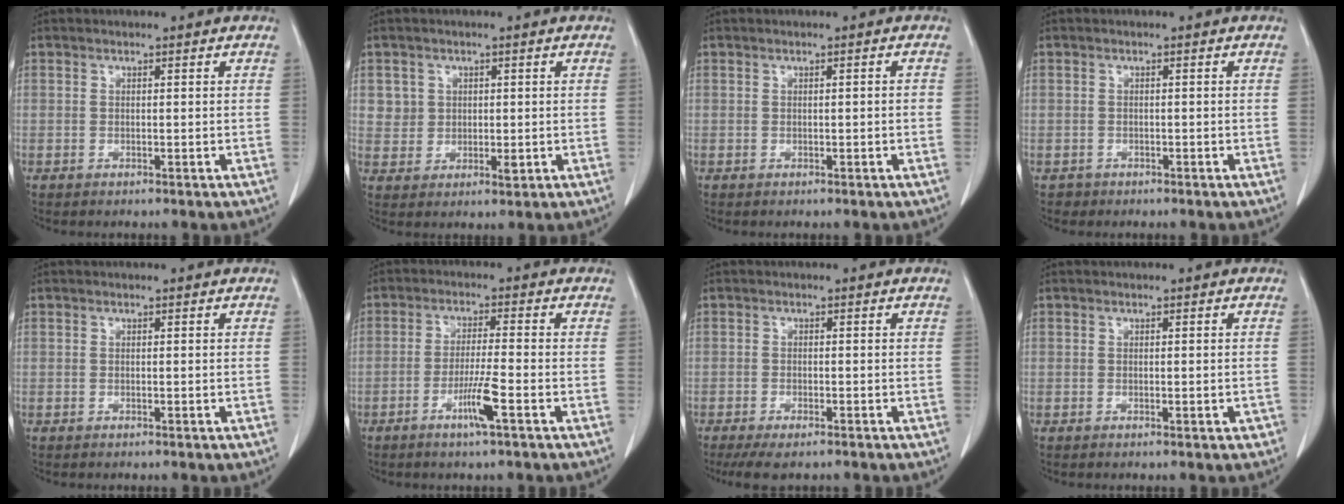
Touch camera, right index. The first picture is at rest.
{"total": 3.8, "force": [1.1, 3.5, 1.0], "torque": [-0.006, -0.005, 0.020]}
{"total": 1.0, "force": [-0.1, 0.2, 1.0], "torque": [-0.014, 0.003, 0.002]}
{"total": 1.2, "force": [-0.6, 1.0, -0.3], "torque": [0.003, 0.005, -0.013]}
{"total": 0.0}
{"total": 5.5, "force": [-2.6, -0.4, 4.8], "torque": [-0.091, -0.010, -0.050]}
{"total": 4.6, "force": [-3.4, 1.4, 2.7], "torque": [-0.038, -0.009, -0.053]}
{"total": 1.2, "force": [-0.4, 0.4, 1.1], "torque": [-0.011, 0.001, -0.001]}